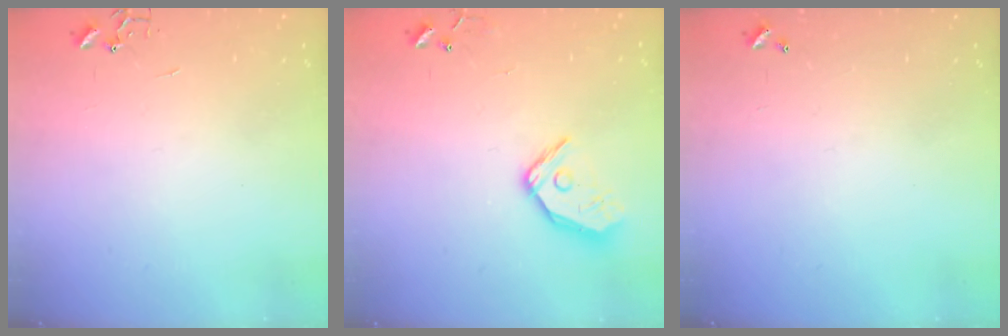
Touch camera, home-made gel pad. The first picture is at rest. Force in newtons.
{"total": 12.4, "press": 12.2, "slide": 2.1}
{"total": 0.0}